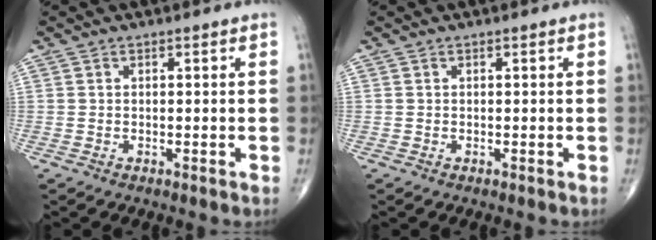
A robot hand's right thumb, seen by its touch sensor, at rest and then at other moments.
{"total": 0.0}